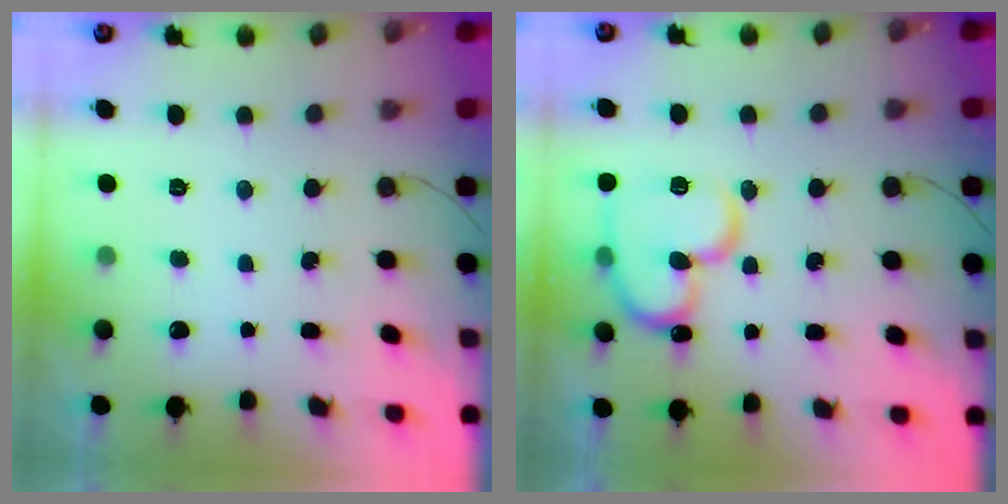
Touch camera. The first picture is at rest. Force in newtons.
{"total": 16.4, "press": 16.3, "slide": 2.0}